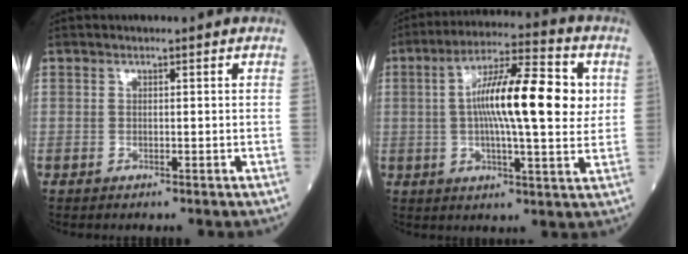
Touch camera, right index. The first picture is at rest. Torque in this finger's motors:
{"motor_torque": [1.62, 0.52, 0.86, 0.21]}